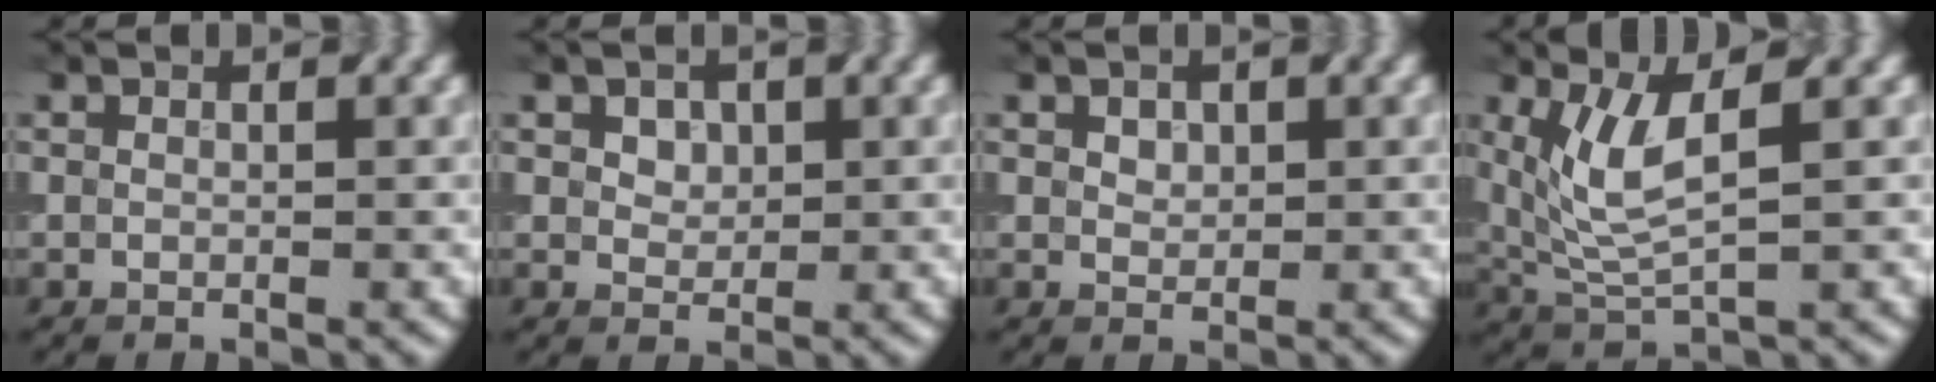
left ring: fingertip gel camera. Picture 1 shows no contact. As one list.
[{"total": 2.7, "force": [1.3, 1.8, 1.5], "torque": [-0.035, 0.009, 0.023]}, {"total": 1.7, "force": [0.9, 1.1, 1.0], "torque": [-0.019, 0.012, 0.012]}, {"total": 4.8, "force": [1.3, 1.7, 4.3], "torque": [-0.104, 0.000, 0.040]}]